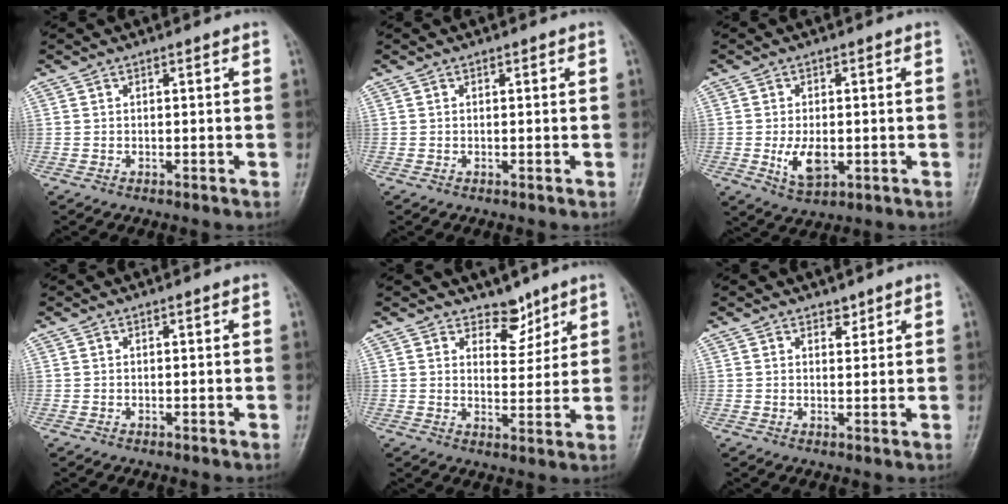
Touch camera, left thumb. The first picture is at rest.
{"total": 0.0}
{"total": 5.6, "force": [-1.1, 3.2, 4.5], "torque": [-0.076, -0.006, -0.015]}
{"total": 0.0}
{"total": 4.9, "force": [3.8, 2.7, 1.4], "torque": [0.007, -0.031, 0.063]}
{"total": 1.8, "force": [1.4, 1.0, 0.5], "torque": [0.007, -0.010, 0.019]}